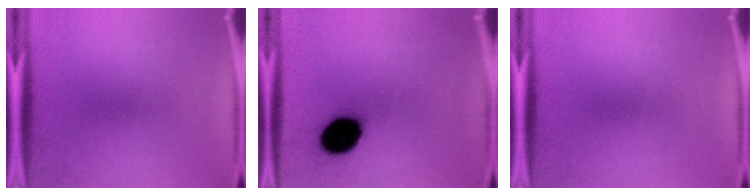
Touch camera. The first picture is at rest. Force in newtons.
{"total": 14.3}
{"total": 0.0}